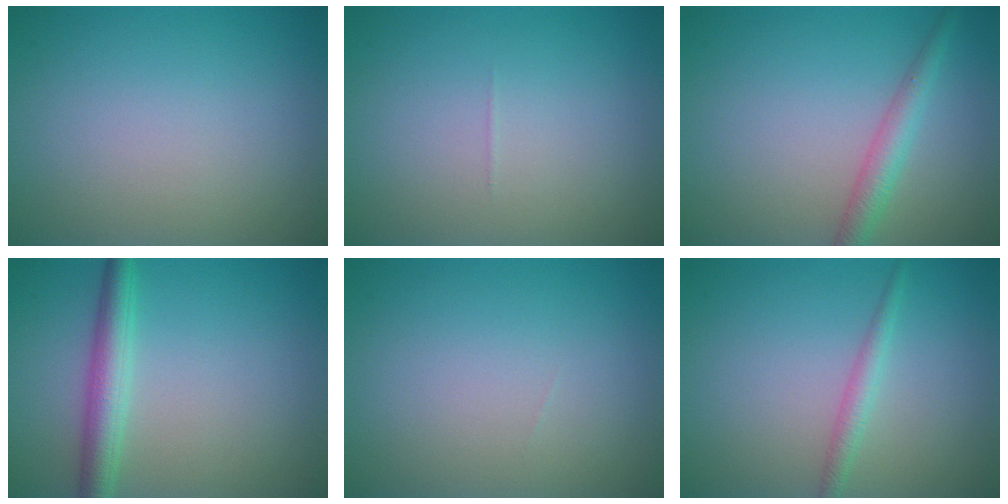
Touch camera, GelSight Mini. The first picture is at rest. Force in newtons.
{"total": 0.0}
{"total": 2.6, "press": 2.6, "slide": 0.1}
{"total": 3.5, "press": 3.5, "slide": 0.1}
{"total": 0.0}
{"total": 1.6, "press": 1.6, "slide": 0.1}